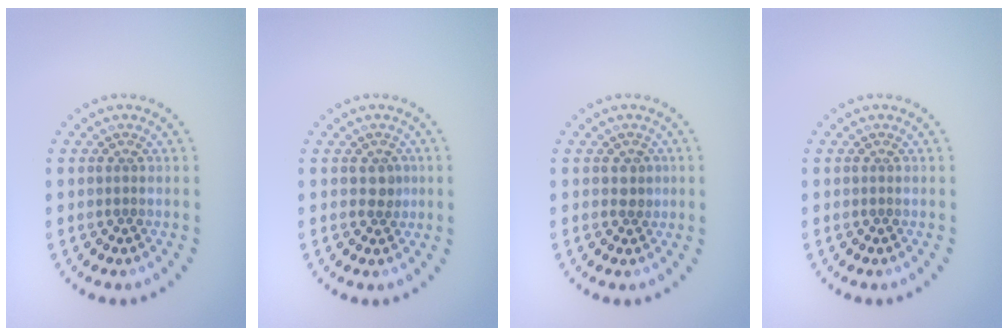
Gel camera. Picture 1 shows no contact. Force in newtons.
{"total": 1.3, "press": 1.2, "slide": 0.4}
{"total": 1.1, "press": 1.0, "slide": 0.5}
{"total": 0.0}